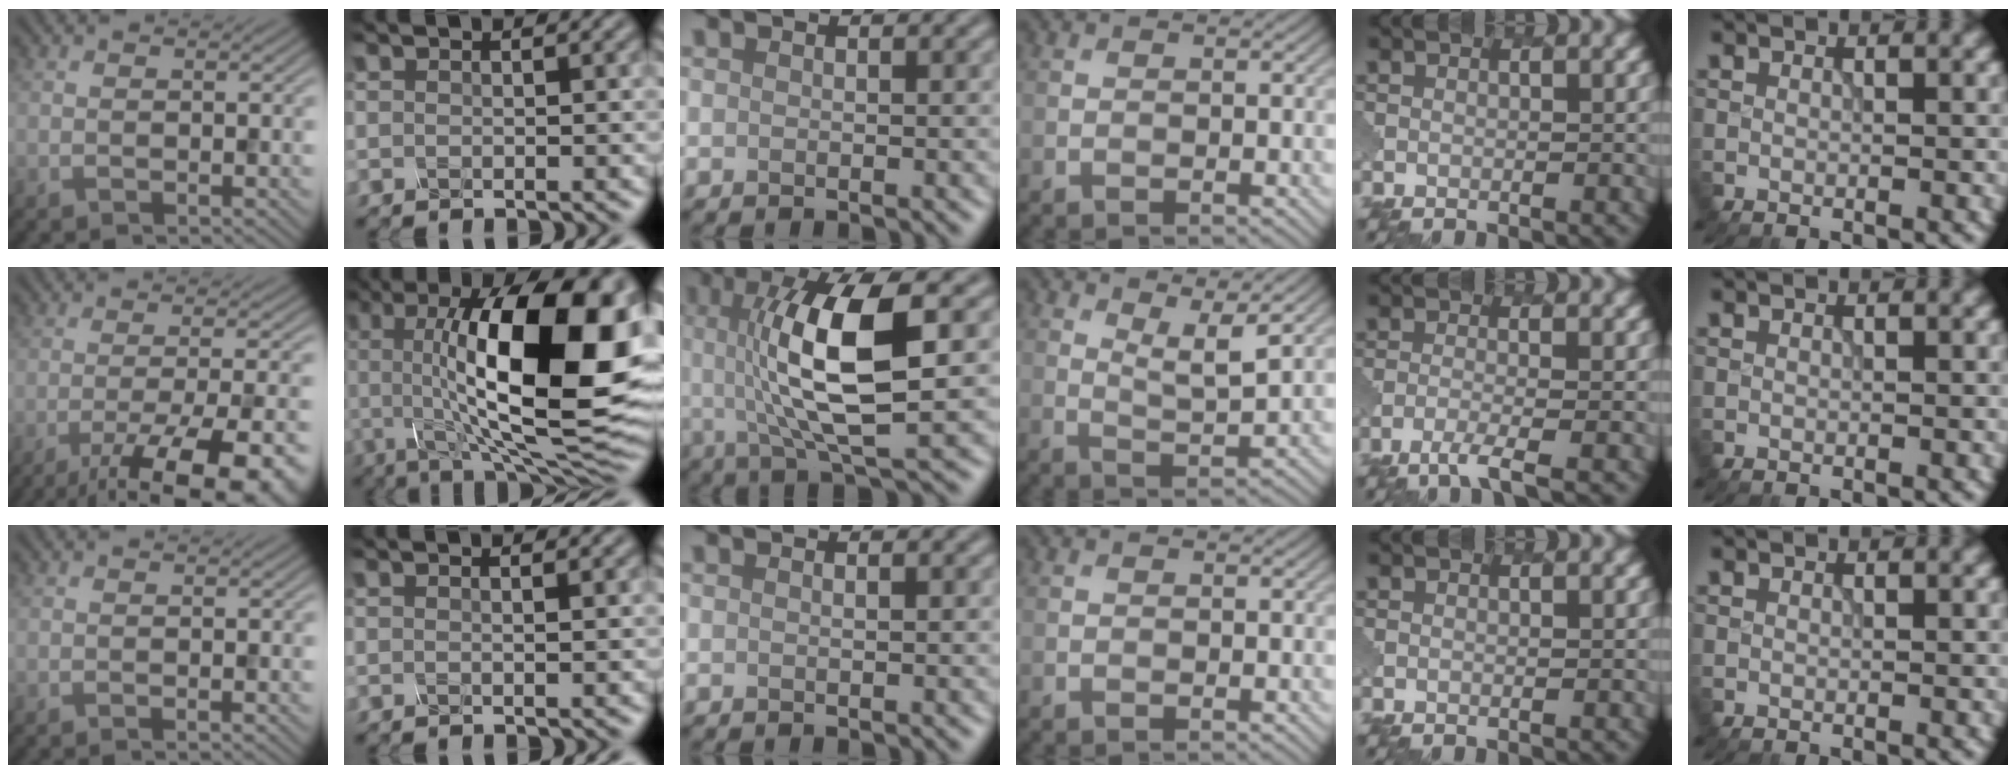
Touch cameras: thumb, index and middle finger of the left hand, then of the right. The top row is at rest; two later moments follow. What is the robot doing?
{"motion": "screw", "object": "spray bottle"}